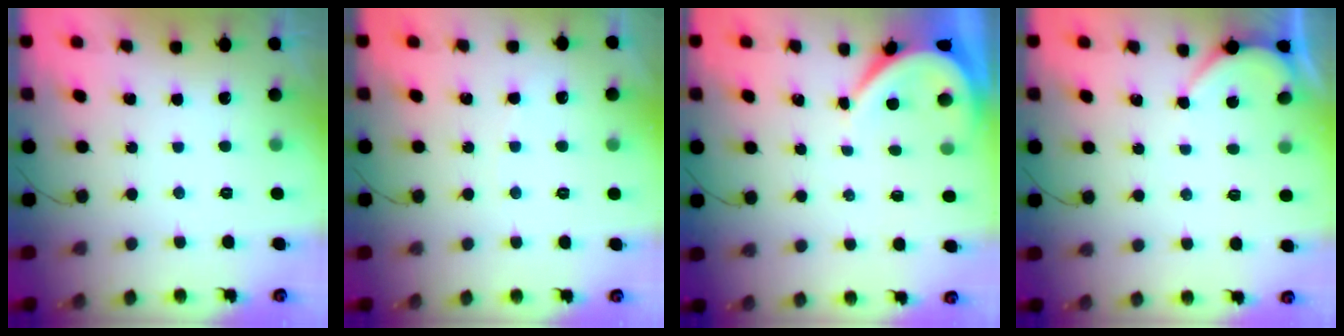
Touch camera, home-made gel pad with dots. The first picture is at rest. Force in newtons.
{"total": 2.0, "press": 2.0, "slide": 0.3}
{"total": 4.1, "press": 4.1, "slide": 0.5}
{"total": 2.0, "press": 2.0, "slide": 0.2}